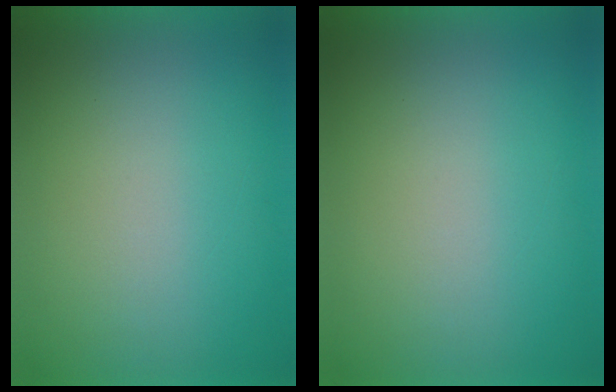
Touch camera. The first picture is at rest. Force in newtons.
{"total": 0.0}